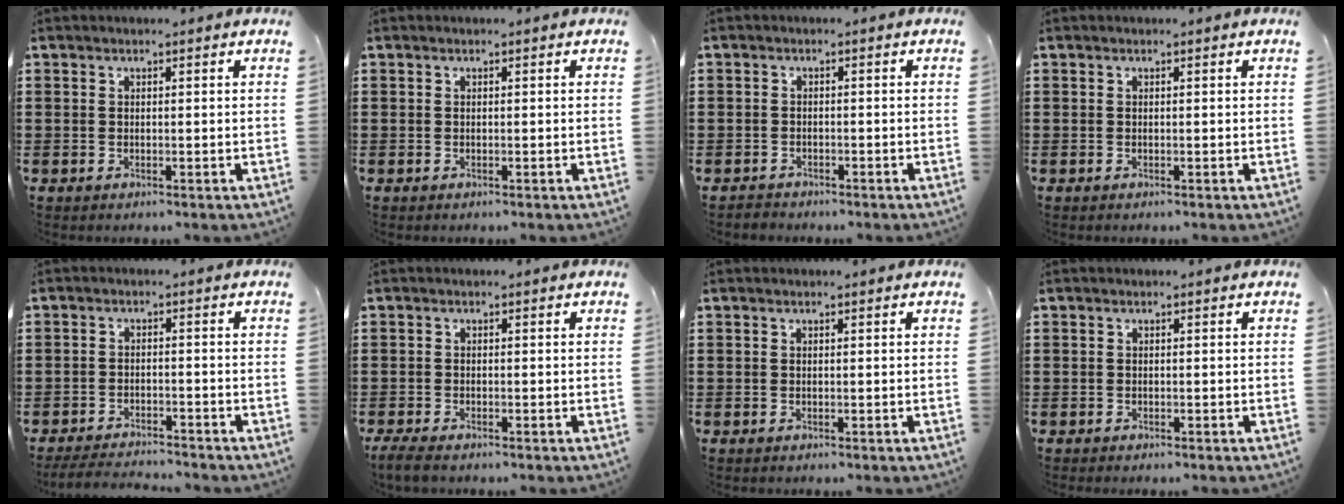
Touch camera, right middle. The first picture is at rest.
{"total": 0.0}
{"total": 1.5, "force": [-1.3, 0.7, -0.3], "torque": [0.001, 0.001, -0.030]}
{"total": 0.0}
{"total": 3.7, "force": [-3.7, 0.4, 0.3], "torque": [-0.014, 0.000, -0.079]}
{"total": 2.0, "force": [-1.7, 0.4, 0.9], "torque": [-0.032, -0.005, -0.037]}
{"total": 0.0}
{"total": 0.7, "force": [-0.6, 0.3, -0.1], "torque": [0.002, 0.002, -0.014]}